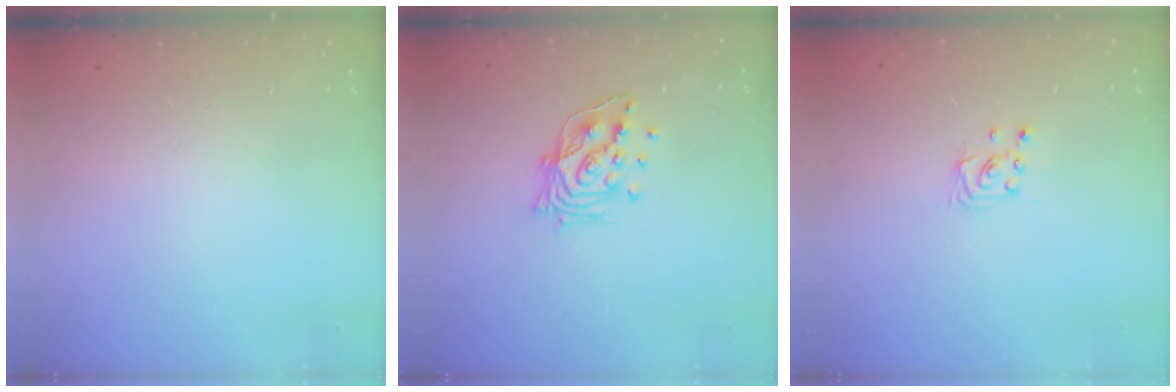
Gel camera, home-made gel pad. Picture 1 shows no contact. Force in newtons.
{"total": 13.7, "press": 13.4, "slide": 3.0}
{"total": 2.0, "press": 2.0, "slide": 0.2}